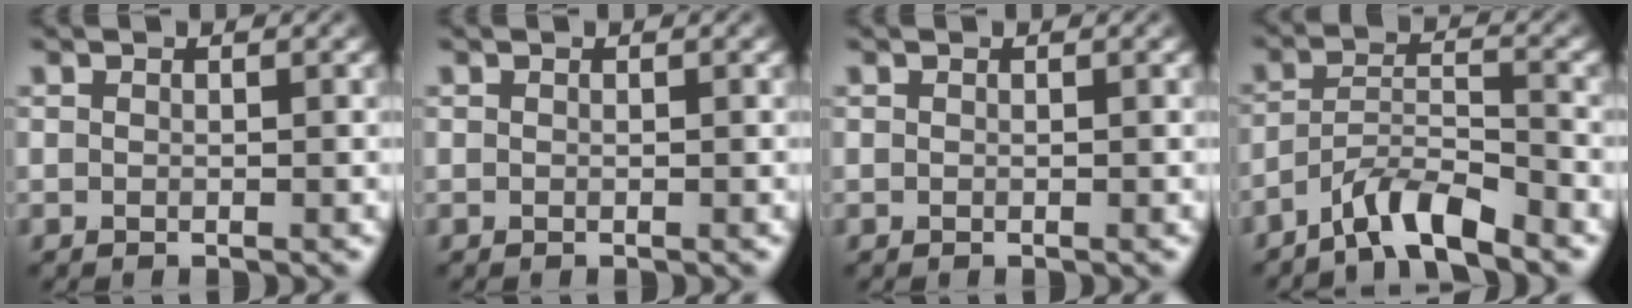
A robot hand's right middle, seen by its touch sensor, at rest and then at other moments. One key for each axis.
{"total": 0.0}
{"total": 0.0}
{"total": 4.8, "fx": -3.9, "fy": 0.7, "fz": 2.6, "tx": -0.046, "ty": 0.005, "tz": -0.080}